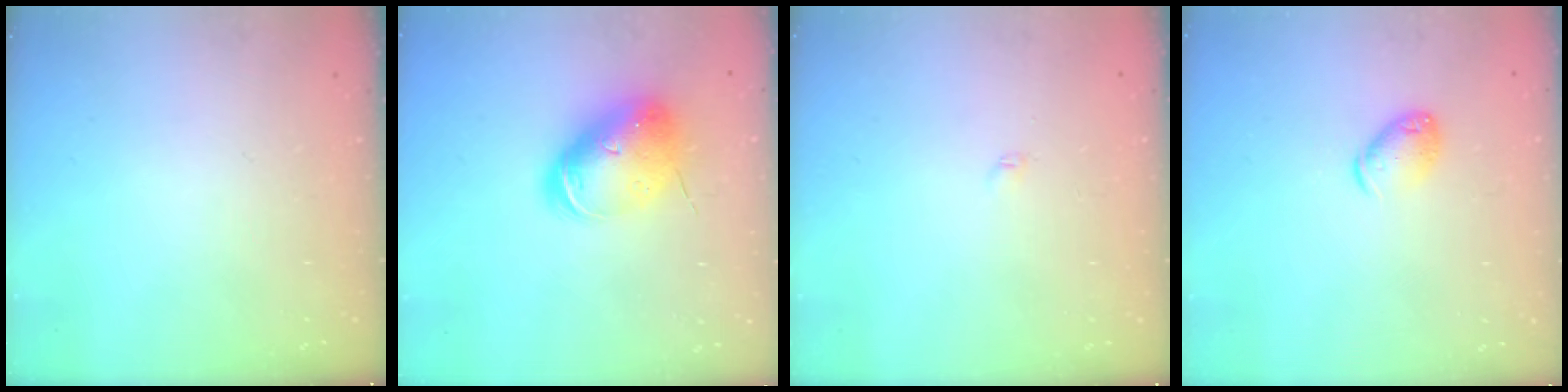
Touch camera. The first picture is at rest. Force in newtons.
{"total": 13.9, "press": 13.7, "slide": 2.5}
{"total": 2.1, "press": 2.0, "slide": 0.3}
{"total": 7.1, "press": 7.1, "slide": 0.6}